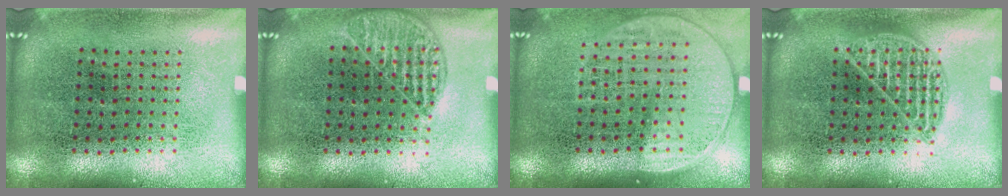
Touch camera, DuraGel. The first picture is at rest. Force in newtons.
{"total": 1.1, "press": 1.0, "slide": 0.4}
{"total": 1.5, "press": 1.3, "slide": 0.8}
{"total": 0.9, "press": 0.9, "slide": 0.0}